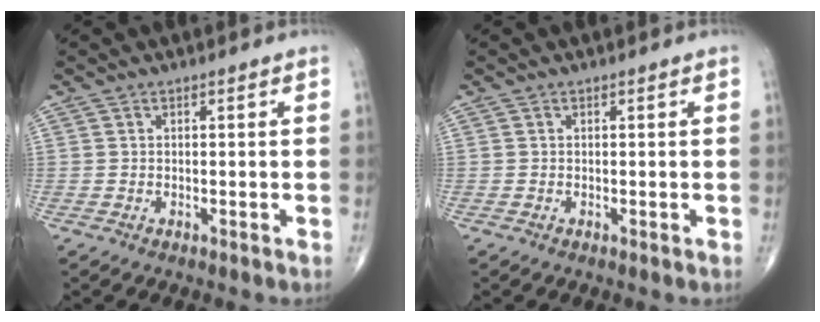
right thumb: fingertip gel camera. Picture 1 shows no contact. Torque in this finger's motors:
{"motor_torque": [-0.04, -0.05, -0.06, 0.01, 0.03]}